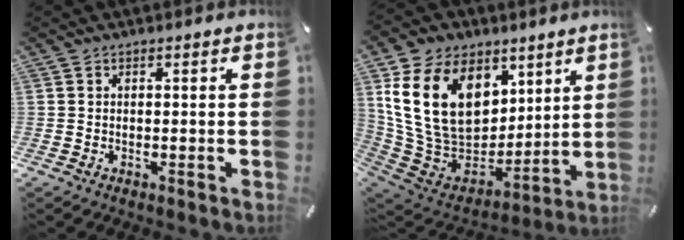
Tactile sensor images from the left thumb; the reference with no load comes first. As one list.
[{"total": 22.3, "force": [7.3, 16.5, 13.2], "torque": [-0.269, -0.035, 0.141]}]